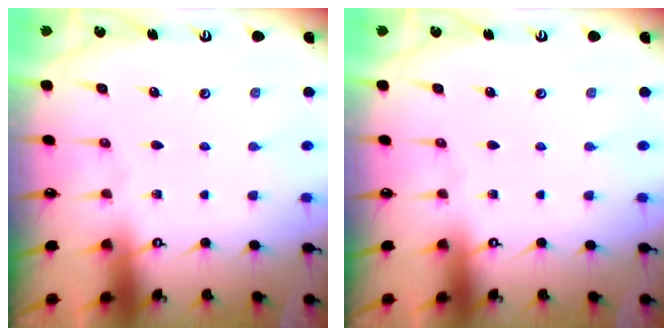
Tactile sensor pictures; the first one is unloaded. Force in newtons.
{"total": 0.0}